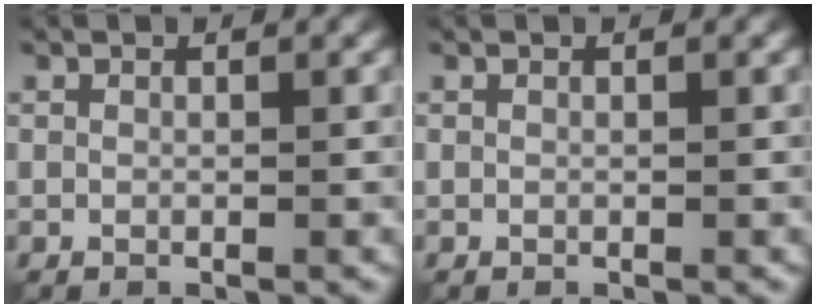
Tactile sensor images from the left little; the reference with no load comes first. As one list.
[{"total": 0.0}]